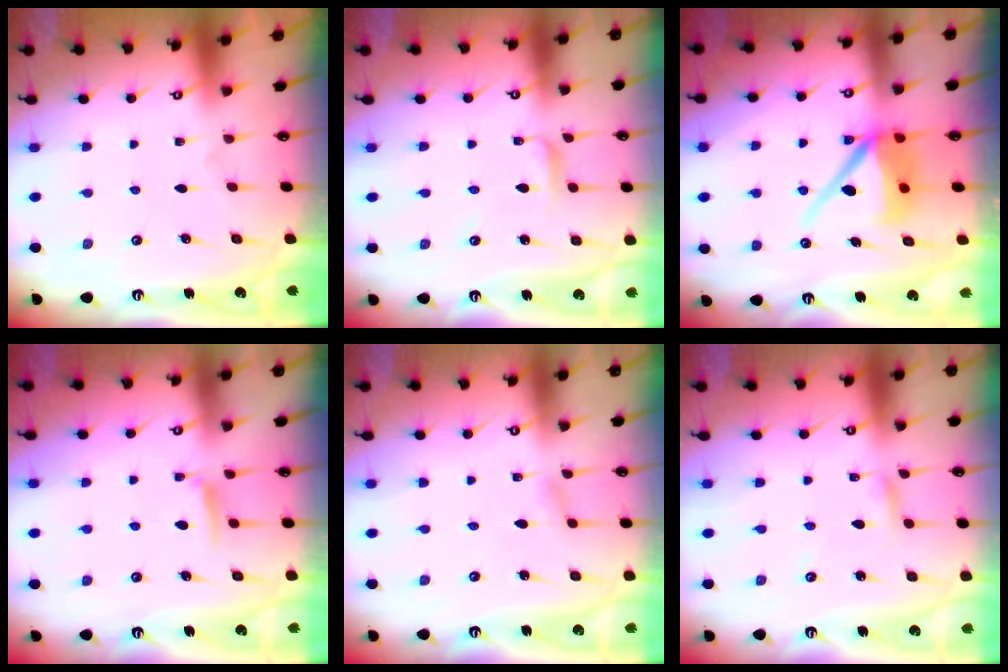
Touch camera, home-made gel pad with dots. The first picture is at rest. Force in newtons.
{"total": 2.9, "press": 2.8, "slide": 0.3}
{"total": 9.2, "press": 9.2, "slide": 0.9}
{"total": 4.6, "press": 4.5, "slide": 0.6}
{"total": 1.6, "press": 1.6, "slide": 0.1}
{"total": 2.4, "press": 2.4, "slide": 0.0}